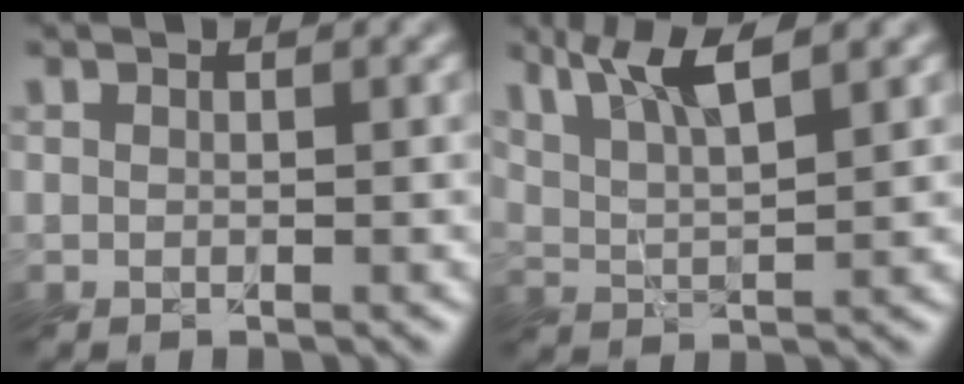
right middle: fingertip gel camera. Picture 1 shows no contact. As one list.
[{"total": 4.3, "force": [2.8, 0.7, 3.2], "torque": [-0.060, 0.003, 0.050]}]